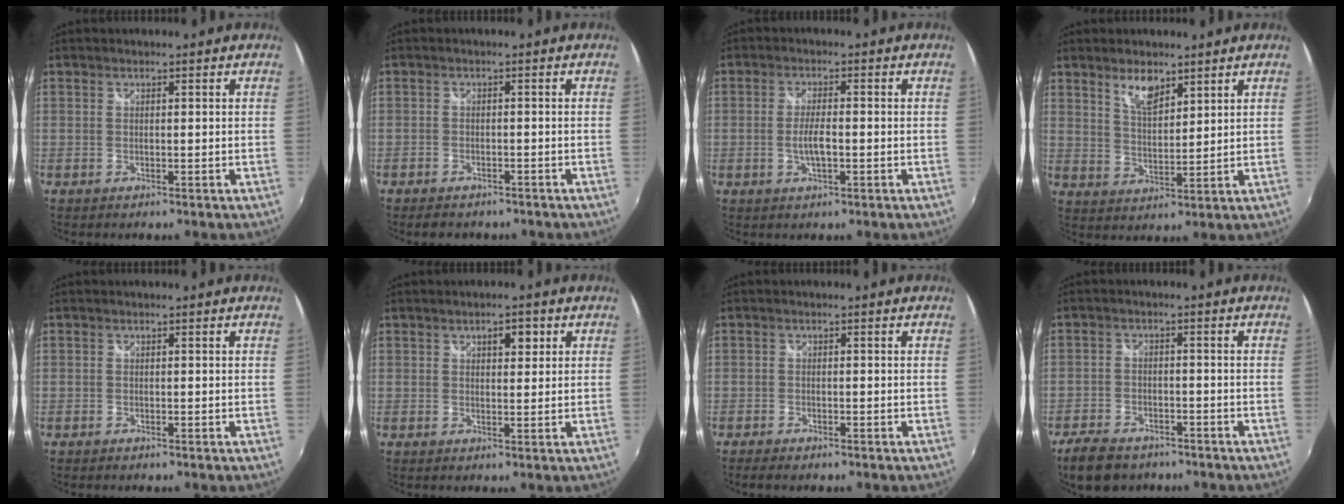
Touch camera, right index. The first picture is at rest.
{"total": 4.3, "force": [-3.5, 2.1, 1.4], "torque": [-0.039, -0.007, -0.053]}
{"total": 3.8, "force": [-1.0, 1.1, 3.5], "torque": [-0.070, -0.003, -0.018]}
{"total": 5.7, "force": [4.0, 2.3, 3.3], "torque": [-0.056, 0.001, 0.075]}
{"total": 0.0}
{"total": 2.9, "force": [1.3, 1.6, 2.0], "torque": [-0.026, 0.007, 0.020]}
{"total": 2.4, "force": [-2.0, 0.7, 1.1], "torque": [-0.030, -0.011, -0.039]}
{"total": 9.2, "force": [-7.0, 4.8, 3.5], "torque": [-0.103, 0.000, -0.118]}